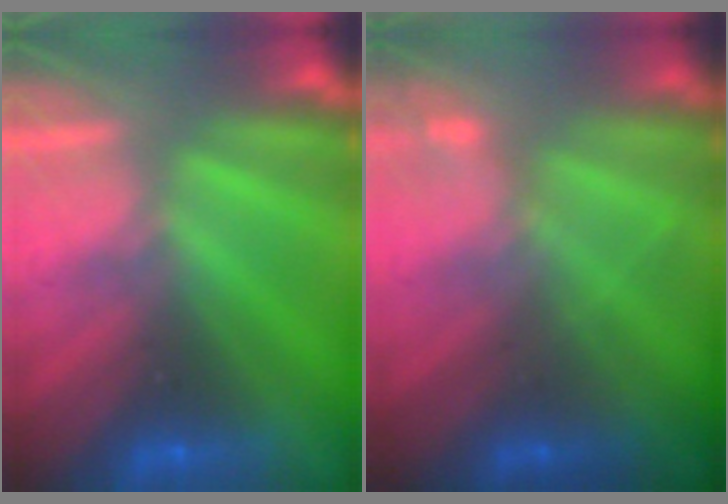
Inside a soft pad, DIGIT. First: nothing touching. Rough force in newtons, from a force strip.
{"total": 2.1}